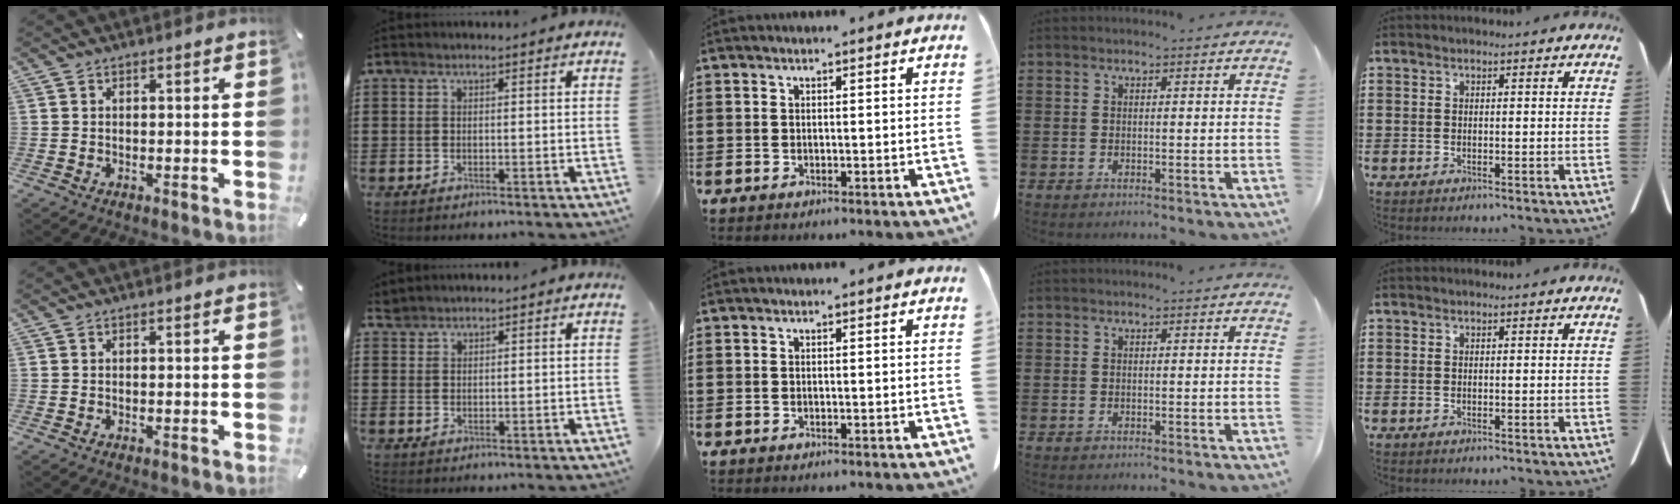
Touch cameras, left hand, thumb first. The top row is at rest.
{"index": {"total": 1.4, "force": [1.3, 0.2, 0.1], "torque": [-0.005, -0.001, 0.027]}}